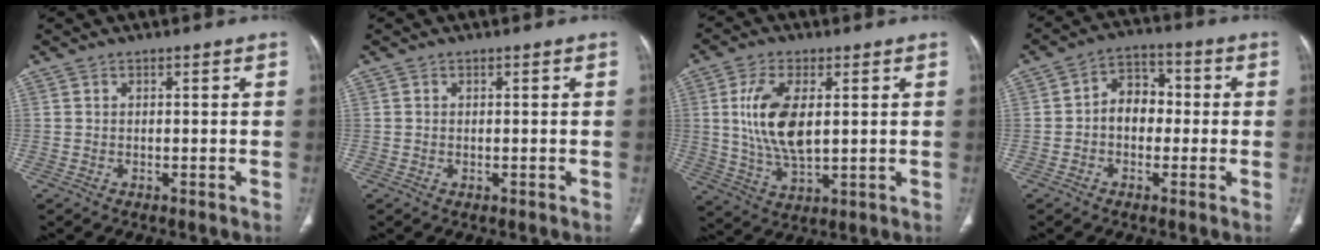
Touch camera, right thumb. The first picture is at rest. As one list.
[{"total": 0.0}, {"total": 11.7, "force": [1.9, 5.7, 10.1], "torque": [-0.197, -0.014, 0.042]}, {"total": 7.2, "force": [-0.5, 5.5, 4.7], "torque": [-0.043, 0.028, -0.021]}]